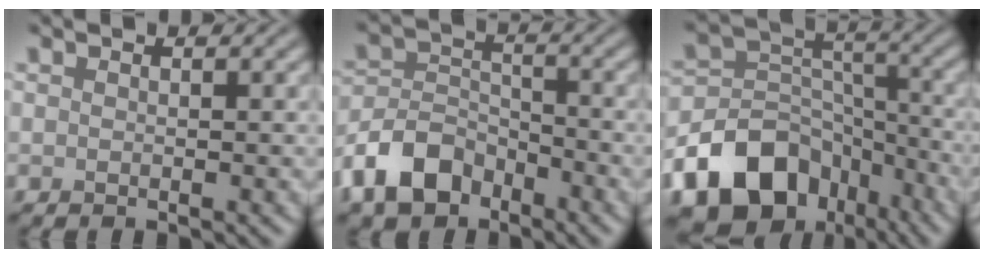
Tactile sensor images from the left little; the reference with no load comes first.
{"total": 6.3, "force": [-4.2, 3.8, 2.8], "torque": [-0.054, 0.000, -0.092]}
{"total": 14.8, "force": [-9.0, 10.4, 5.6], "torque": [-0.131, -0.010, -0.144]}